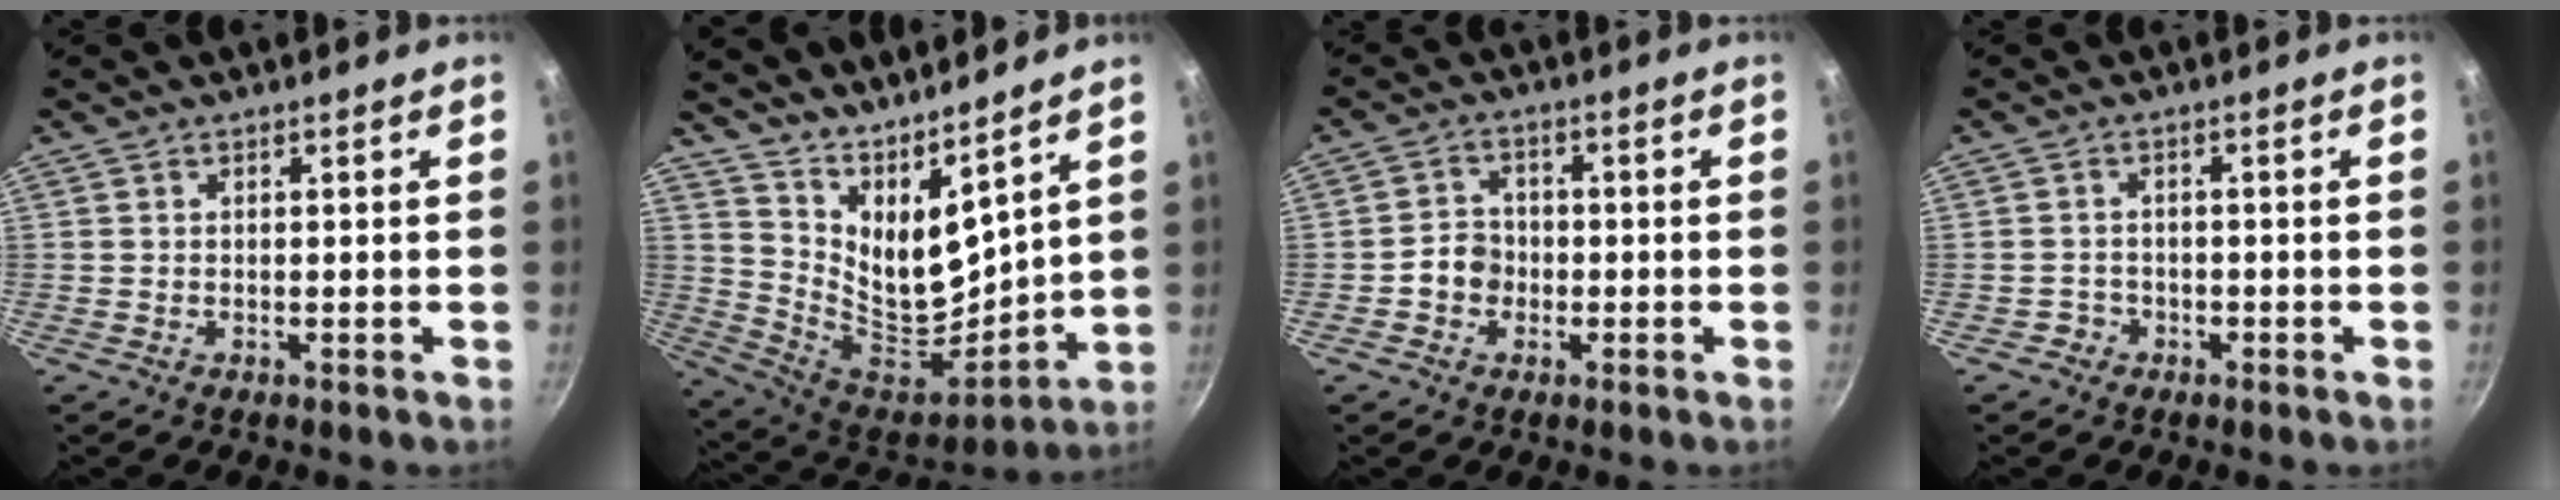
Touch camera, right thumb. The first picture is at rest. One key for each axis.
{"total": 14.9, "fx": 10.6, "fy": 5.0, "fz": 9.1, "tx": -0.139, "ty": -0.131, "tz": 0.204}
{"total": 4.6, "fx": -1.3, "fy": 4.0, "fz": 1.9, "tx": -0.007, "ty": 0.020, "tz": -0.028}
{"total": 2.2, "fx": -1.2, "fy": 1.8, "fz": 0.2, "tx": 0.012, "ty": 0.019, "tz": -0.015}